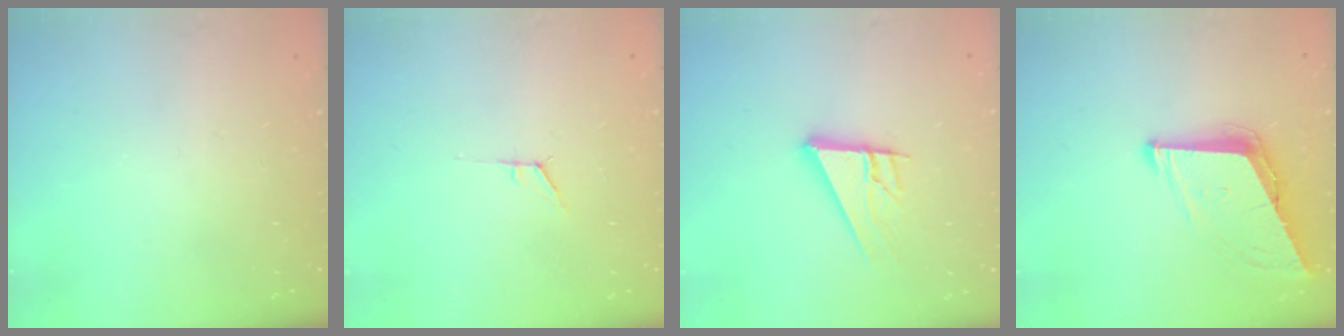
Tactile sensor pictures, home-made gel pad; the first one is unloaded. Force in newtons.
{"total": 5.2, "press": 4.5, "slide": 2.5}
{"total": 13.1, "press": 12.7, "slide": 3.4}
{"total": 9.2, "press": 8.7, "slide": 2.9}